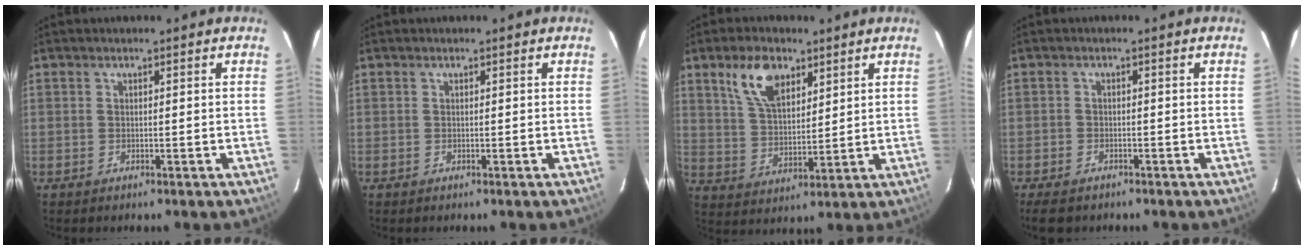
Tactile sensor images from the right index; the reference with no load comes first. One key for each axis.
{"total": 0.0}
{"total": 9.9, "fx": 5.6, "fy": 5.1, "fz": 6.3, "tx": -0.118, "ty": 0.016, "tz": 0.111}
{"total": 4.7, "fx": -3.6, "fy": 2.5, "fz": 1.8, "tx": -0.051, "ty": -0.006, "tz": -0.059}